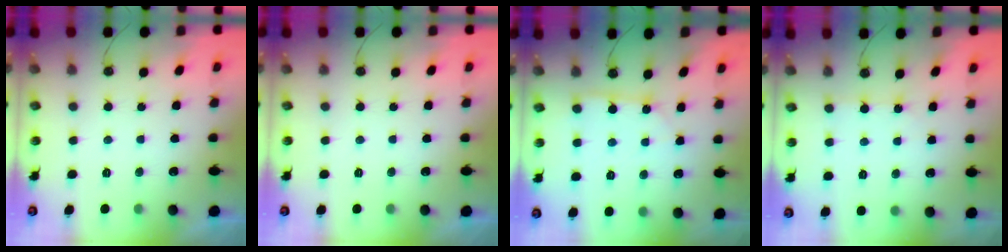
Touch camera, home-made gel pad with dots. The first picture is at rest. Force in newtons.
{"total": 0.0}
{"total": 2.9, "press": 2.9, "slide": 0.1}
{"total": 1.8, "press": 1.8, "slide": 0.3}